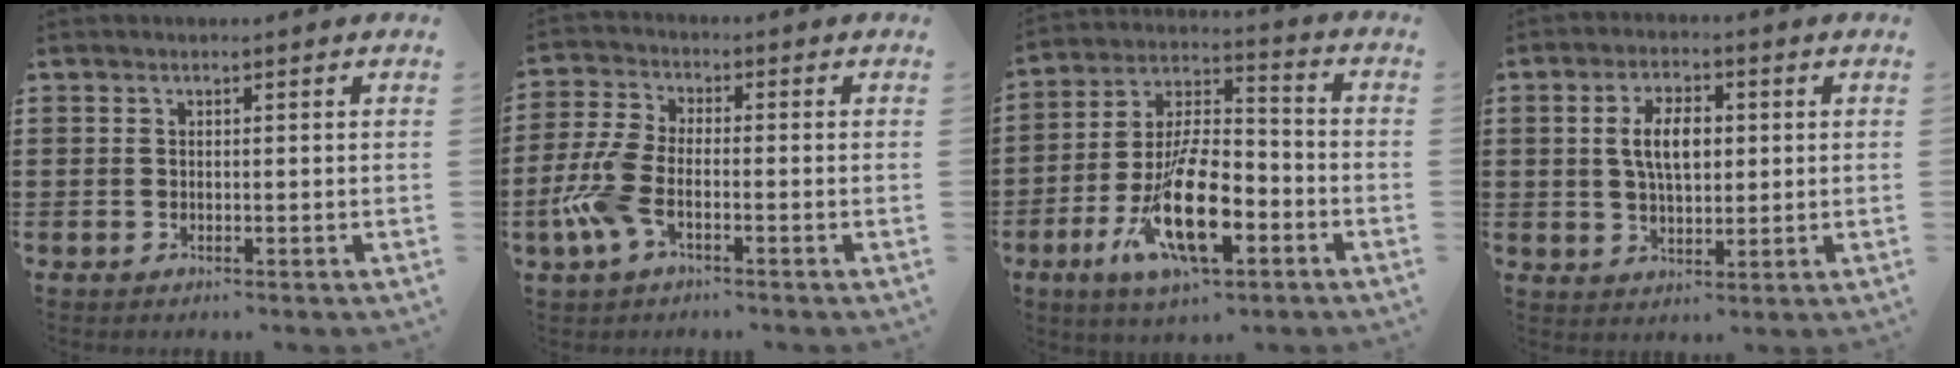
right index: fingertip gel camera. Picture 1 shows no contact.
{"total": 7.2, "force": [-2.9, 3.2, 5.8], "torque": [-0.148, -0.005, -0.061]}
{"total": 15.9, "force": [-6.7, 6.5, 12.8], "torque": [-0.266, 0.007, -0.122]}
{"total": 6.1, "force": [0.9, 3.1, 5.2], "torque": [-0.099, 0.010, 0.012]}